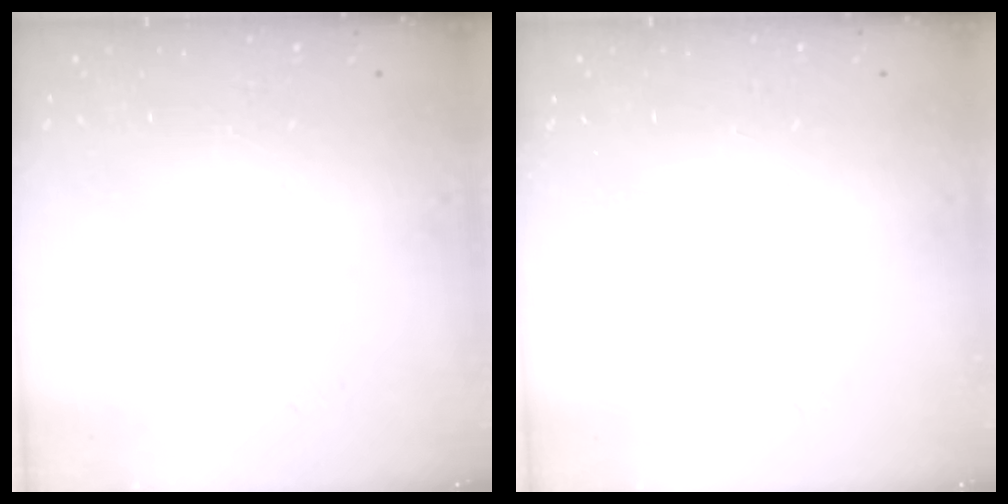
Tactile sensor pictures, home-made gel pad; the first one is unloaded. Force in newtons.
{"total": 0.0}